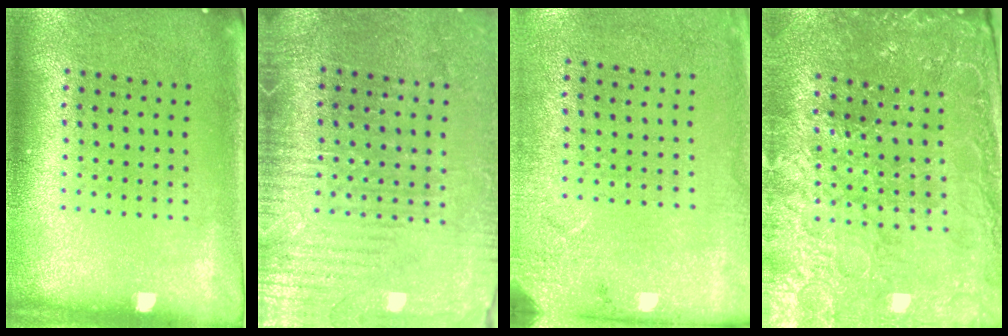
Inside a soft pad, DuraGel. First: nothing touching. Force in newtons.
{"total": 3.6, "press": 3.4, "slide": 1.2}
{"total": 2.8, "press": 2.2, "slide": 1.6}
{"total": 3.4, "press": 3.4, "slide": 0.3}